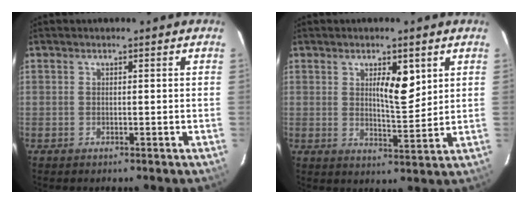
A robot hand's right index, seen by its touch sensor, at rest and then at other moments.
{"total": 5.7, "force": [2.3, 1.6, 5.0], "torque": [-0.082, -0.004, 0.042]}